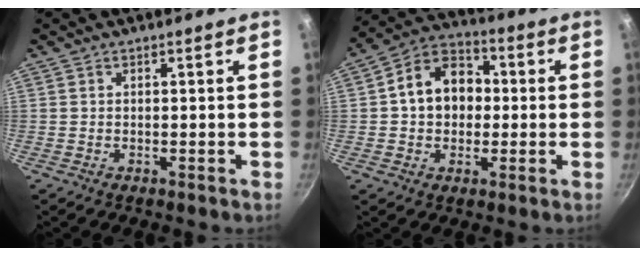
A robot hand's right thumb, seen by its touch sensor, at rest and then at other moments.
{"total": 12.3, "force": [0.7, 9.6, 7.7], "torque": [-0.087, 0.028, -0.007]}